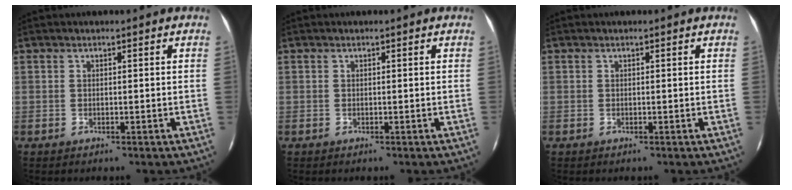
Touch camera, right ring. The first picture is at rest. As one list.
[{"total": 0.0}, {"total": 0.0}]